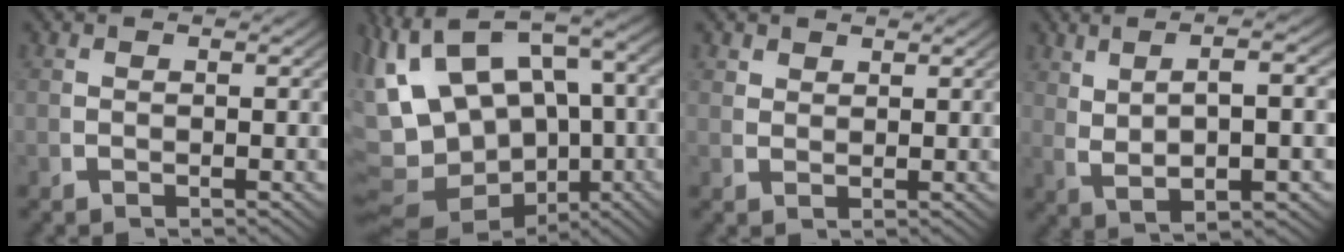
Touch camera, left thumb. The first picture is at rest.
{"total": 14.4, "force": [-0.8, 10.5, 9.8], "torque": [-0.207, -0.043, 0.012]}
{"total": 1.6, "force": [1.5, 0.4, 0.3], "torque": [-0.001, -0.005, 0.037]}
{"total": 7.3, "force": [1.5, 3.0, 6.5], "torque": [-0.116, 0.005, 0.039]}